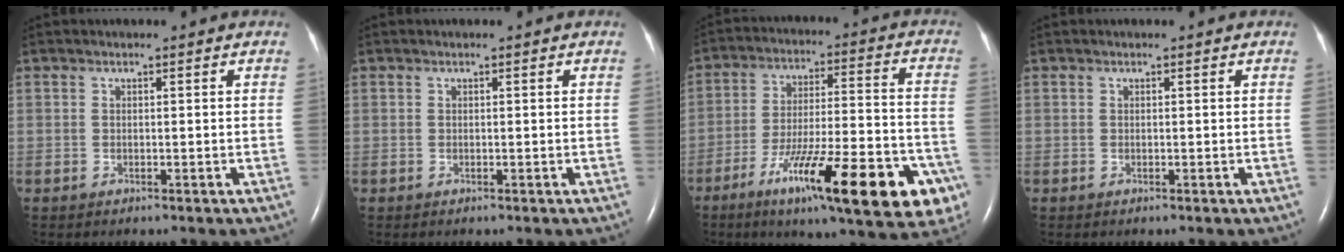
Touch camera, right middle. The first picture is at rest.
{"total": 0.0}
{"total": 23.7, "force": [-12.1, 4.3, 20.0], "torque": [-0.235, -0.010, -0.179]}
{"total": 0.0}